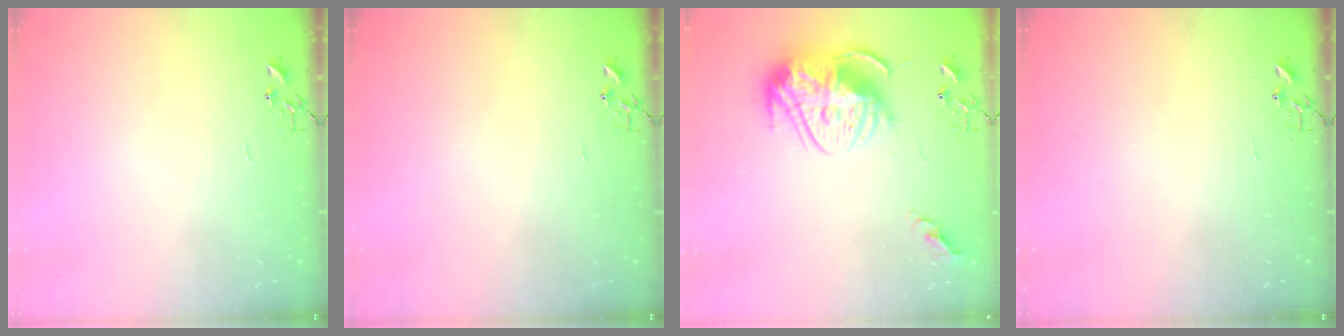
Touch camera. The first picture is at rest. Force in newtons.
{"total": 0.0}
{"total": 15.6, "press": 15.6, "slide": 1.2}
{"total": 0.0}